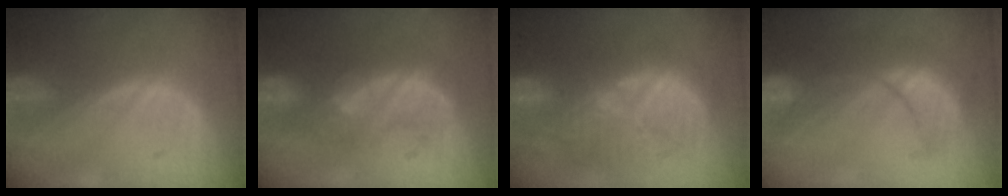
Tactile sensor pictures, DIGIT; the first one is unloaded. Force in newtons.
{"total": 8.2, "press": 7.7, "slide": 2.8}
{"total": 11.4, "press": 11.2, "slide": 2.4}
{"total": 8.3, "press": 8.2, "slide": 1.1}